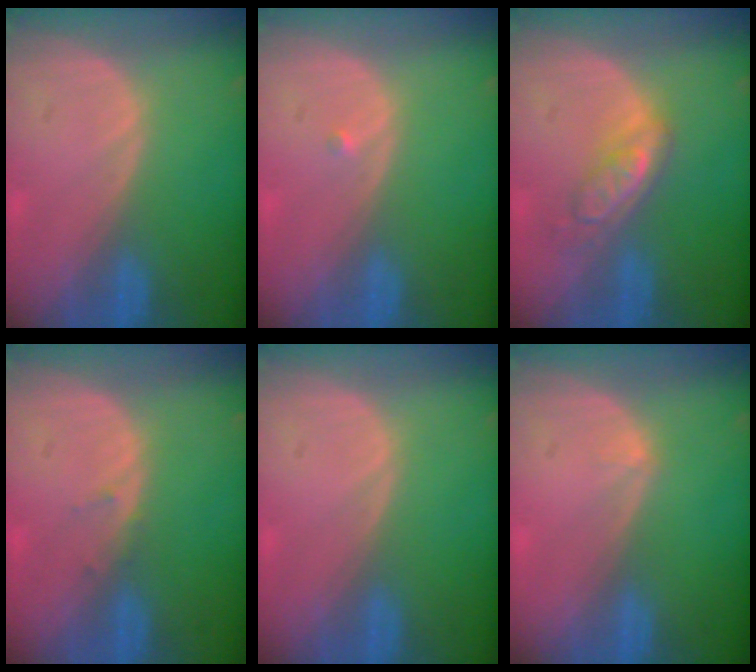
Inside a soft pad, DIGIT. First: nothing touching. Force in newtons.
{"total": 0.6, "press": 0.5, "slide": 0.4}
{"total": 5.3, "press": 4.6, "slide": 2.6}
{"total": 0.9, "press": 0.6, "slide": 0.6}
{"total": 0.0}
{"total": 0.6, "press": 0.4, "slide": 0.5}